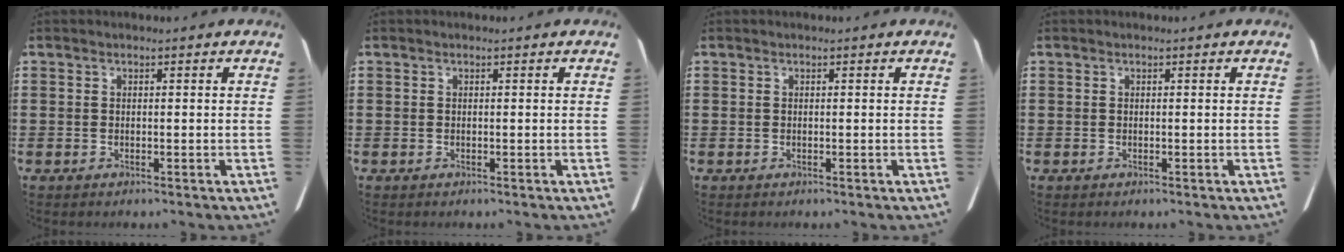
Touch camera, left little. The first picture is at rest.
{"total": 0.0}
{"total": 0.0}
{"total": 0.0}